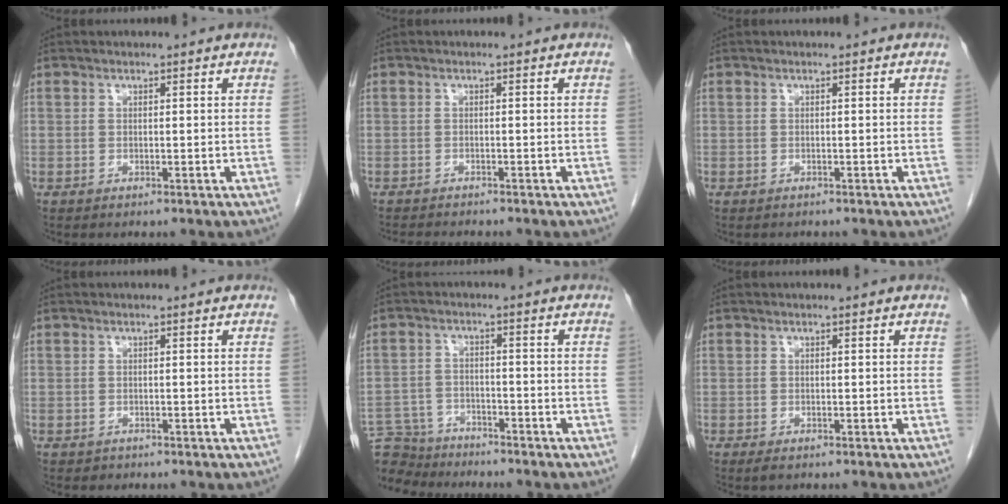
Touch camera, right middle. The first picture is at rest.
{"total": 4.0, "force": [-3.7, 0.5, 1.4], "torque": [-0.018, -0.010, -0.056]}
{"total": 0.6, "force": [-0.6, 0.3, 0.0], "torque": [-0.008, 0.000, -0.011]}
{"total": 0.7, "force": [-0.5, 0.5, 0.0], "torque": [-0.007, 0.002, -0.006]}
{"total": 9.0, "force": [-8.5, 2.9, 0.8], "torque": [-0.022, 0.005, -0.148]}
{"total": 1.1, "force": [-0.7, 0.4, 0.7], "torque": [-0.013, -0.002, -0.007]}